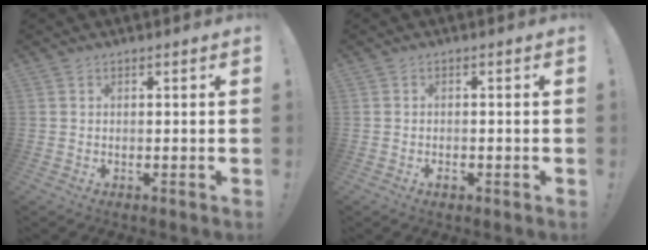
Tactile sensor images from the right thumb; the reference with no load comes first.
{"total": 1.3, "force": [-0.9, 0.4, 0.8], "torque": [-0.005, -0.001, -0.018]}